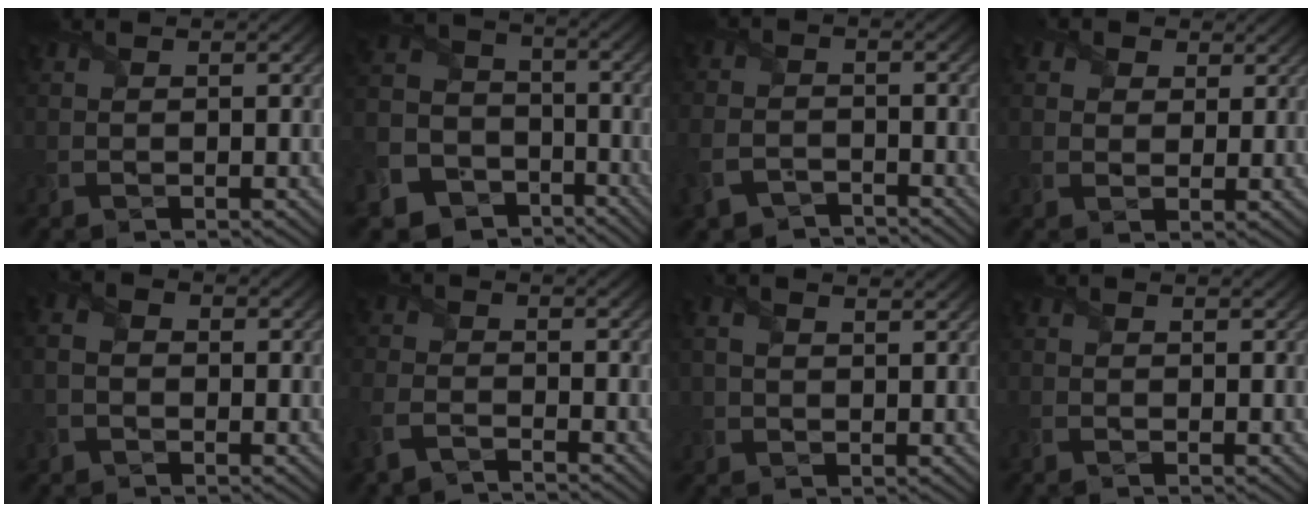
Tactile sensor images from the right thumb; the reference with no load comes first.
{"total": 14.0, "force": [-8.2, 10.3, 4.6], "torque": [-0.151, -0.050, -0.141]}
{"total": 4.9, "force": [-3.7, 2.6, 2.1], "torque": [-0.057, -0.012, -0.075]}
{"total": 4.7, "force": [2.7, 3.3, 1.8], "torque": [-0.072, -0.007, 0.045]}
{"total": 3.2, "force": [-0.8, 2.4, 1.9], "torque": [-0.044, 0.005, -0.017]}
{"total": 4.3, "force": [-3.6, 1.3, 2.0], "torque": [-0.052, -0.009, -0.086]}
{"total": 2.6, "force": [1.2, 1.4, 1.8], "torque": [-0.052, 0.005, 0.023]}
{"total": 0.8, "force": [-0.6, 0.2, 0.5], "torque": [-0.011, -0.004, -0.012]}